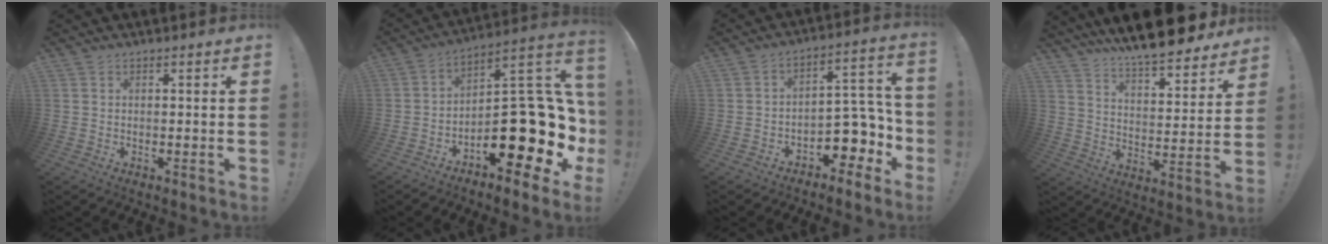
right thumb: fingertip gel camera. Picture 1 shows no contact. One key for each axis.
{"total": 21.2, "fx": -7.0, "fy": 9.6, "fz": 17.6, "tx": -0.221, "ty": 0.033, "tz": -0.100}
{"total": 7.3, "fx": -3.2, "fy": 5.3, "fz": 3.8, "tx": -0.032, "ty": 0.019, "tz": -0.053}
{"total": 12.5, "fx": 11.2, "fy": 1.8, "fz": 5.2, "tx": -0.094, "ty": -0.094, "tz": 0.189}